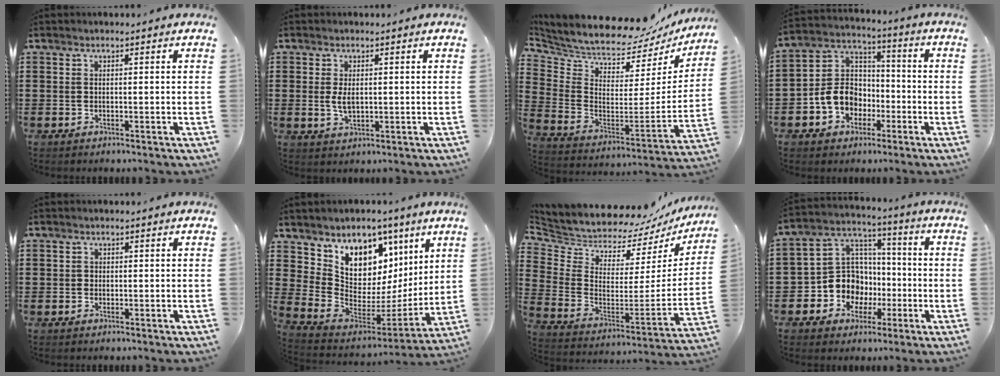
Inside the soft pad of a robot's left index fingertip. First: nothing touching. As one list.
[{"total": 3.1, "force": [0.3, 1.7, 2.6], "torque": [-0.060, 0.003, 0.001]}, {"total": 6.3, "force": [6.3, 0.3, 0.0], "torque": [-0.046, -0.074, 0.102]}, {"total": 8.7, "force": [-3.2, 7.4, 3.2], "torque": [-0.102, 0.018, -0.065]}, {"total": 0.5, "force": [0.1, 0.5, 0.2], "torque": [-0.005, 0.004, 0.001]}, {"total": 8.0, "force": [5.2, 5.8, 1.9], "torque": [-0.064, -0.063, 0.102]}, {"total": 6.4, "force": [6.3, 0.8, -0.4], "torque": [-0.043, -0.076, 0.102]}, {"total": 10.8, "force": [-2.6, 9.9, 3.5], "torque": [-0.117, 0.007, -0.044]}]